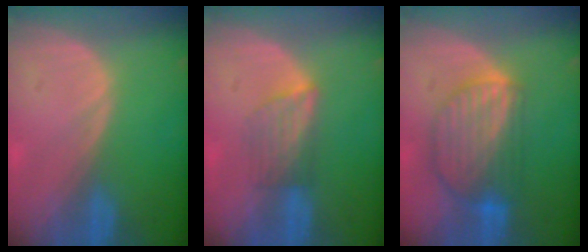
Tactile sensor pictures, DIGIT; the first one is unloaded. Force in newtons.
{"total": 4.1, "press": 3.8, "slide": 1.3}
{"total": 8.9, "press": 7.7, "slide": 4.4}